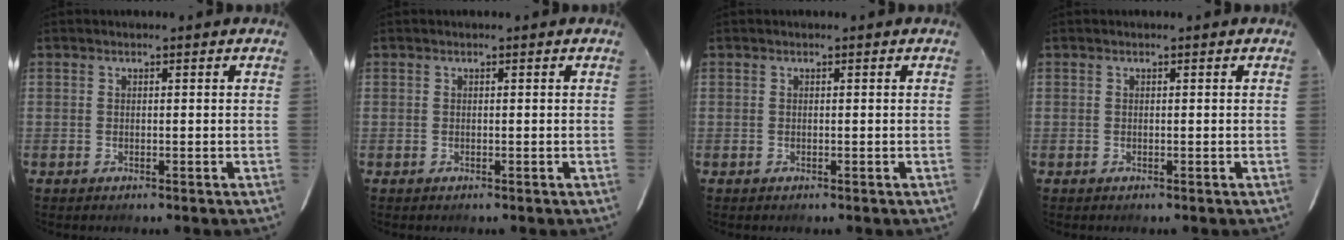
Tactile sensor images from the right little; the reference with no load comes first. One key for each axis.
{"total": 0.0}
{"total": 0.0}
{"total": 0.0}